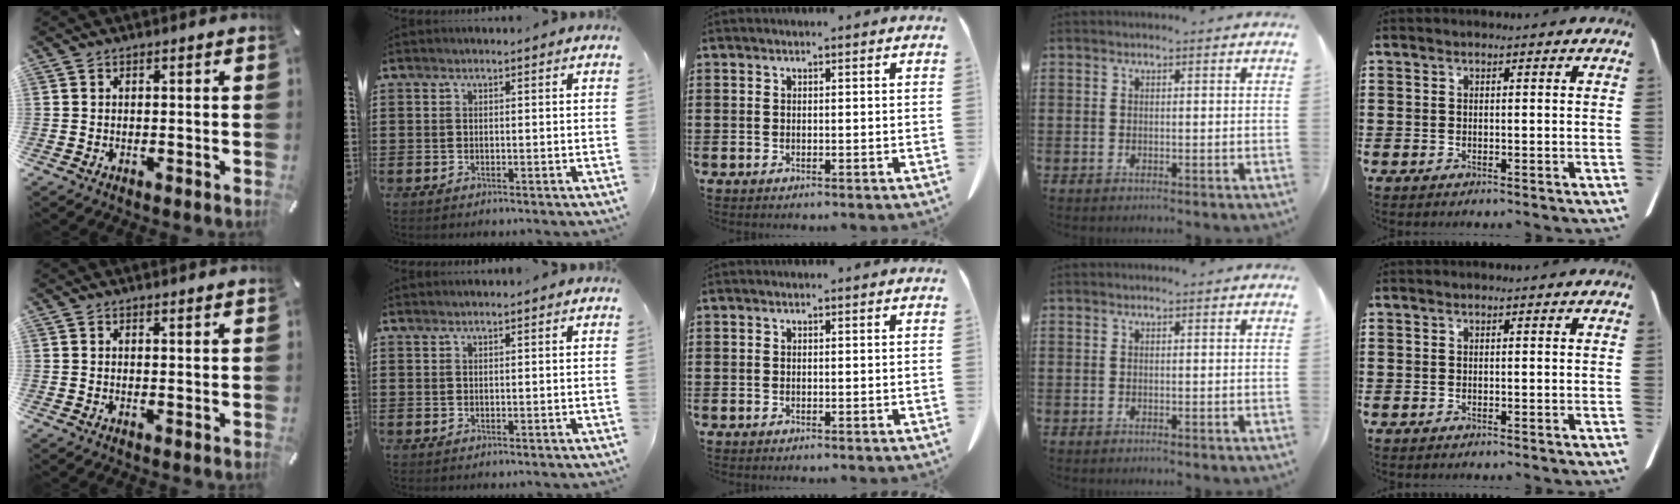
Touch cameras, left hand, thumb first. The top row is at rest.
{"thumb": {"total": 0.8, "force": [0.7, 0.0, 0.3], "torque": [-0.006, -0.003, 0.013]}, "index": {"total": 0.6, "force": [0.5, -0.1, 0.2], "torque": [-0.004, -0.002, 0.011]}}